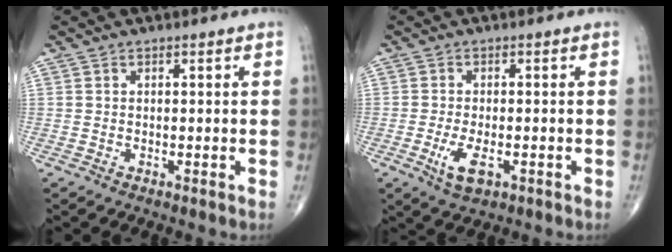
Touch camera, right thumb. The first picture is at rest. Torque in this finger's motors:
{"motor_torque": [-0.54, 0.25, 0.19, 0.30, 0.10]}